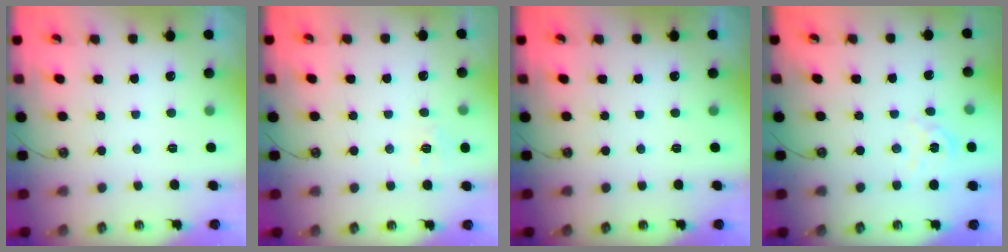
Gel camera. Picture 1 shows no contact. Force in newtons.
{"total": 7.2, "press": 7.1, "slide": 1.3}
{"total": 0.0}
{"total": 3.4, "press": 3.4, "slide": 0.1}